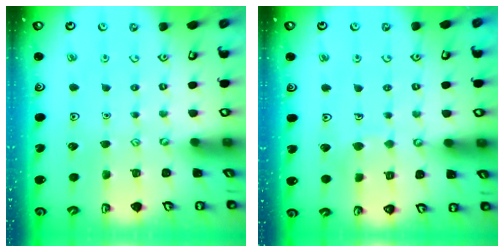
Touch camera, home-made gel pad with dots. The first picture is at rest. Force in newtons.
{"total": 4.6, "press": 4.6, "slide": 0.3}